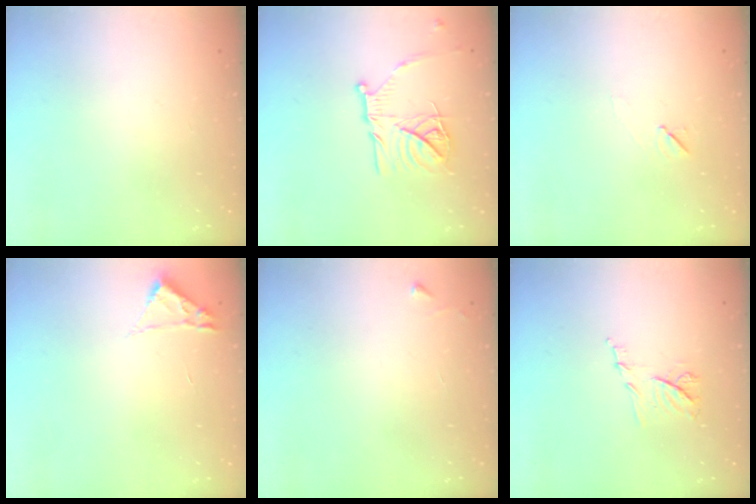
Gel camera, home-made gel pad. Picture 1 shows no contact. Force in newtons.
{"total": 17.1, "press": 17.0, "slide": 1.5}
{"total": 4.8, "press": 4.4, "slide": 2.0}
{"total": 1.8, "press": 1.8, "slide": 0.2}
{"total": 2.3, "press": 2.3, "slide": 0.4}
{"total": 7.3, "press": 7.2, "slide": 0.9}